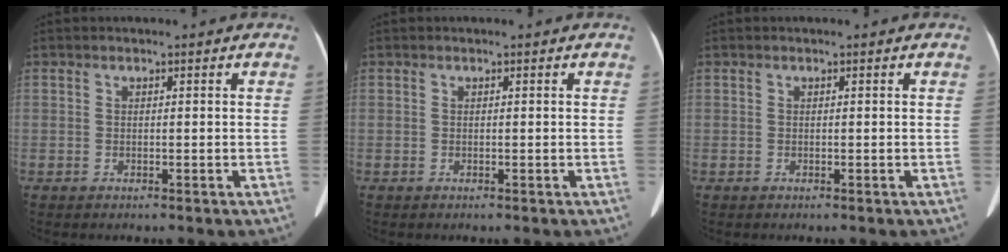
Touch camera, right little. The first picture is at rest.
{"total": 0.0}
{"total": 0.0}